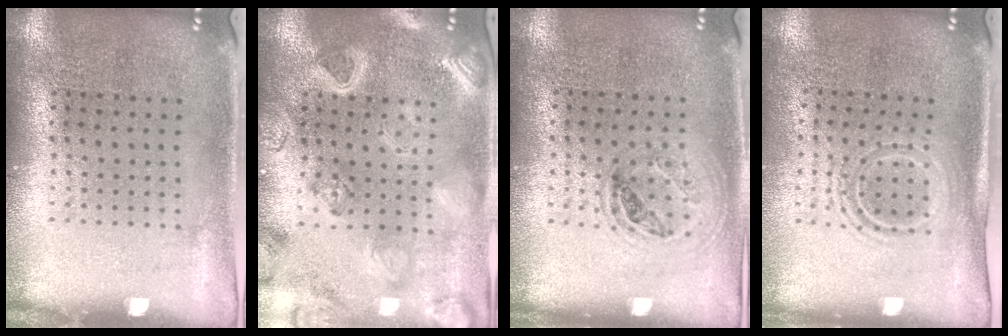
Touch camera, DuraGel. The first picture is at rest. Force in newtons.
{"total": 3.3, "press": 3.1, "slide": 1.0}
{"total": 1.0, "press": 0.9, "slide": 0.3}
{"total": 1.6, "press": 1.2, "slide": 1.1}